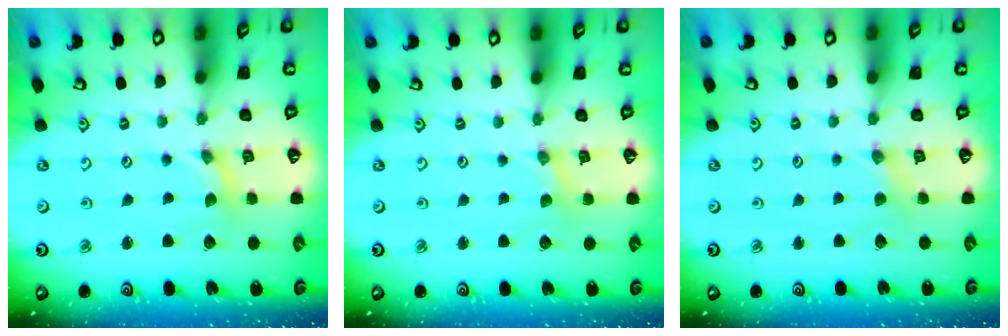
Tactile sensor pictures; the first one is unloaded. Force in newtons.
{"total": 0.8, "press": 0.8, "slide": 0.2}
{"total": 2.4, "press": 2.4, "slide": 0.4}